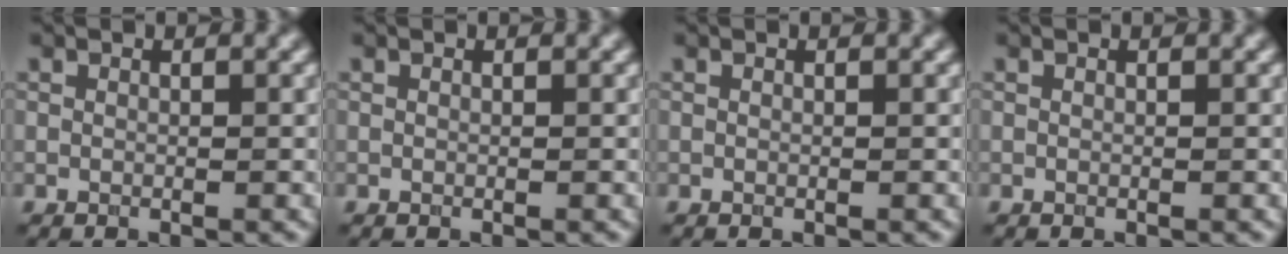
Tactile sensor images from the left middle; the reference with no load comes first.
{"total": 0.0}
{"total": 0.0}
{"total": 0.0}